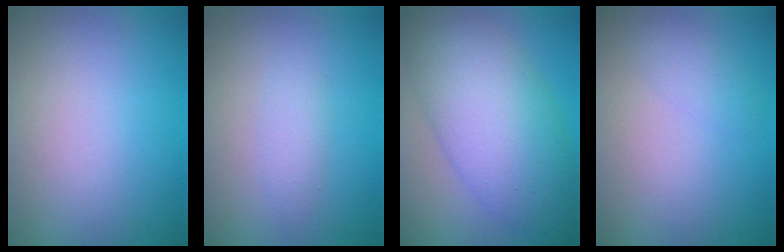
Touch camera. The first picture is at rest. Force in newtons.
{"total": 1.5, "press": 1.5, "slide": 0.1}
{"total": 9.4, "press": 9.4, "slide": 0.3}
{"total": 1.2, "press": 1.2, "slide": 0.1}